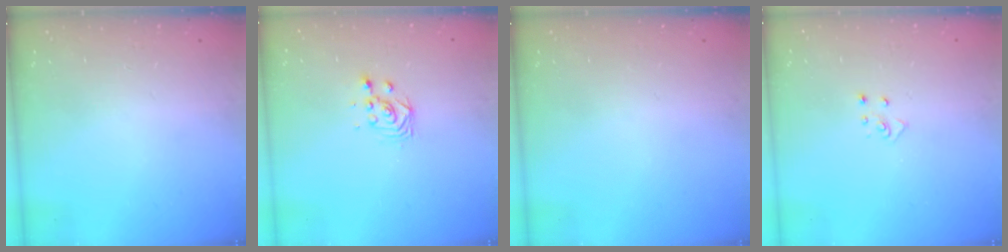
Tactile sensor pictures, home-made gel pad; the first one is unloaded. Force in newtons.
{"total": 2.8, "press": 2.8, "slide": 0.3}
{"total": 0.0}
{"total": 4.1, "press": 4.1, "slide": 0.4}